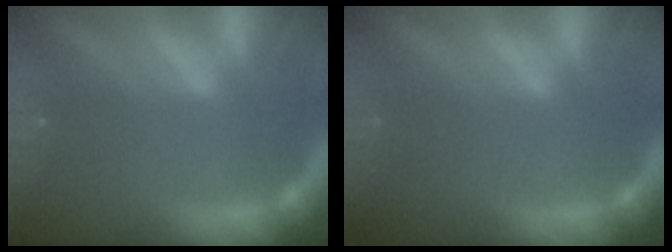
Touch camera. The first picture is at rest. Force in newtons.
{"total": 0.0}